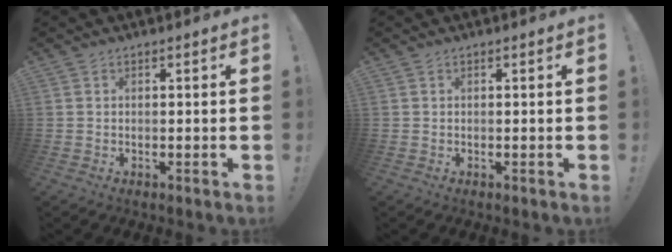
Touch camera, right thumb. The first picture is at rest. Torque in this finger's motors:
{"motor_torque": [-0.09, 0.09, 0.00, 0.00, 0.01]}